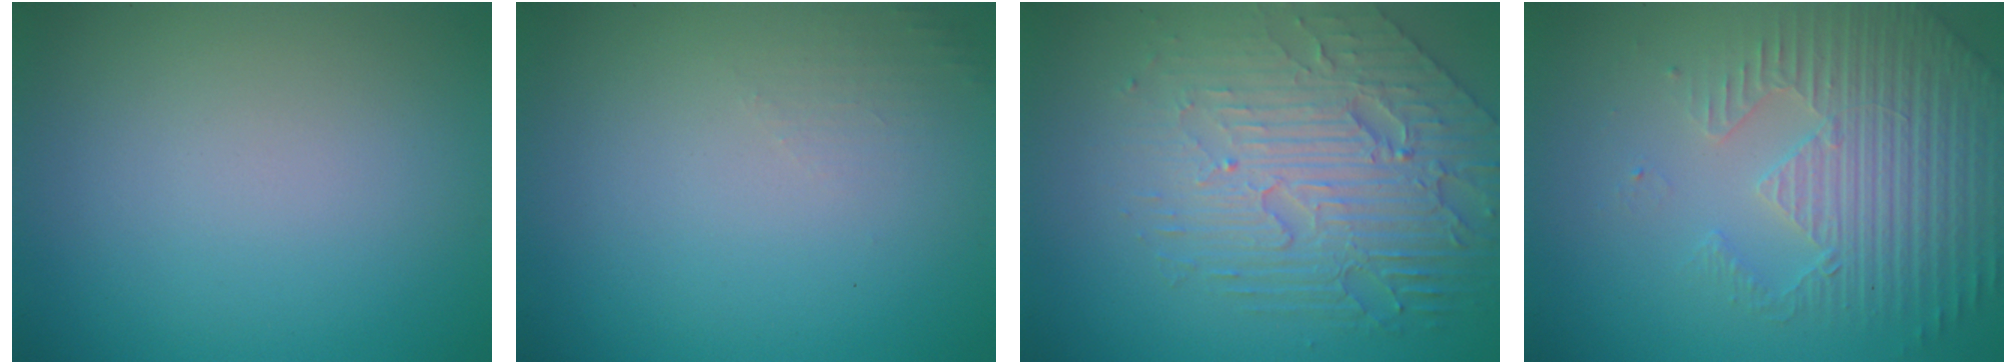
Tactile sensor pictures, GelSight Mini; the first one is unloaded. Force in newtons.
{"total": 1.1, "press": 1.1, "slide": 0.3}
{"total": 7.2, "press": 5.2, "slide": 5.1}
{"total": 4.8, "press": 3.9, "slide": 2.8}